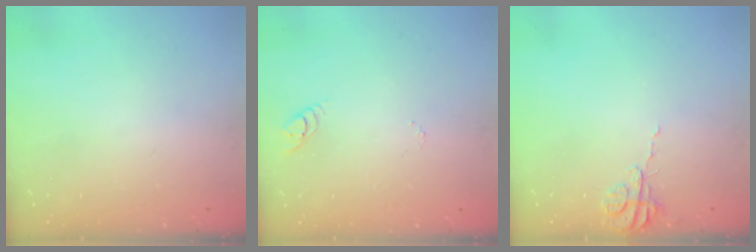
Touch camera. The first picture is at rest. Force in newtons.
{"total": 2.8, "press": 2.8, "slide": 0.2}
{"total": 3.7, "press": 3.7, "slide": 0.3}